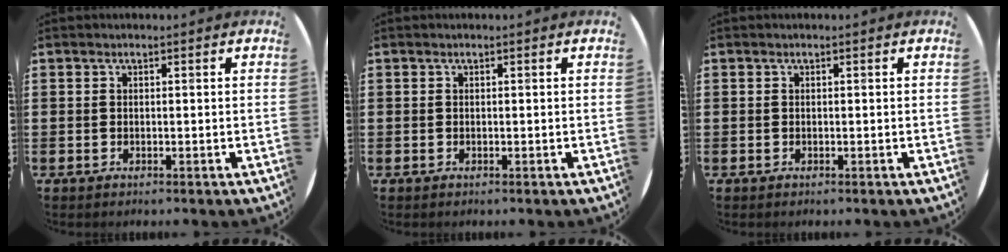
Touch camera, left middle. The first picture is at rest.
{"total": 0.0}
{"total": 0.0}